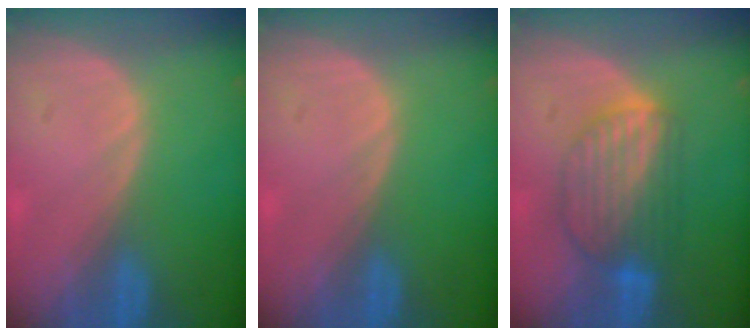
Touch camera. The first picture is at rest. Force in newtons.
{"total": 0.0}
{"total": 7.5, "press": 7.1, "slide": 2.4}